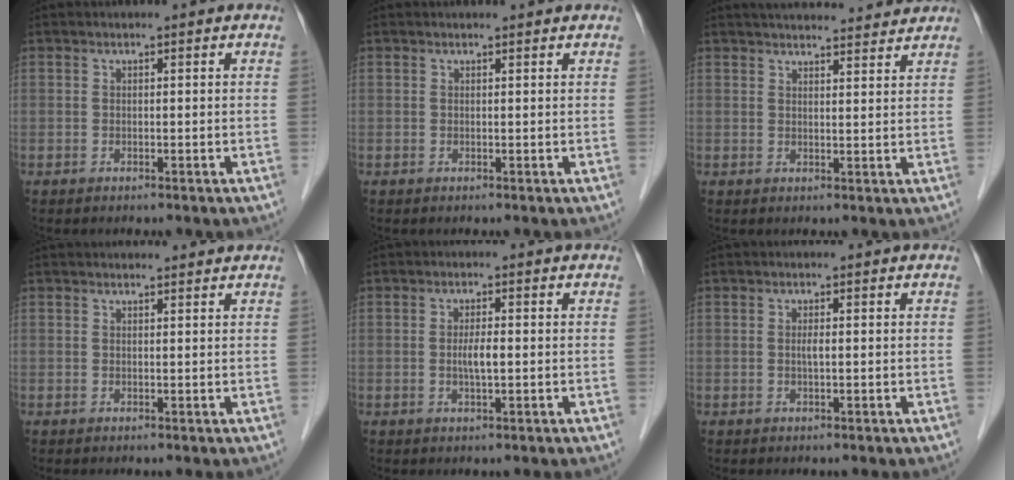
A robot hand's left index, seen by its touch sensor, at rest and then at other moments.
{"total": 1.1, "force": [1.1, 0.1, 0.1], "torque": [-0.010, 0.004, 0.012]}
{"total": 12.9, "force": [12.2, 1.8, 3.9], "torque": [-0.049, 0.023, 0.157]}
{"total": 4.4, "force": [4.3, 0.6, 0.8], "torque": [-0.009, 0.021, 0.049]}
{"total": 2.5, "force": [-0.2, 0.4, 2.5], "torque": [-0.049, -0.001, -0.003]}
{"total": 0.9, "force": [0.1, 0.1, 0.9], "torque": [-0.021, -0.001, 0.000]}